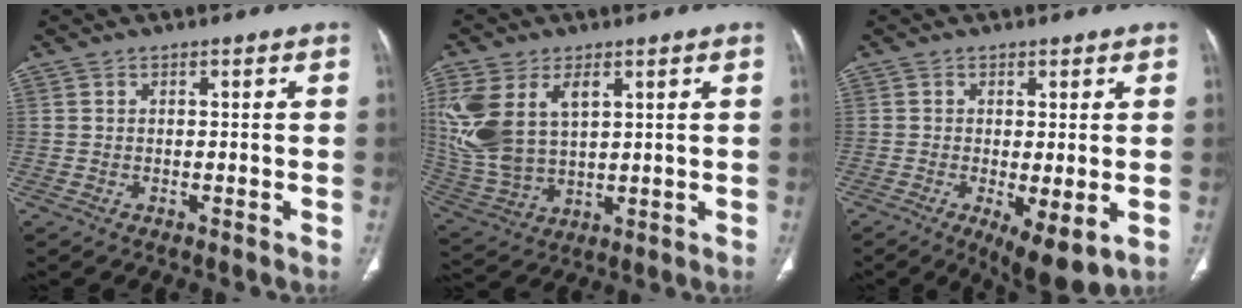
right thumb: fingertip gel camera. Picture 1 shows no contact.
{"total": 15.8, "force": [5.1, 9.4, 11.7], "torque": [-0.257, -0.009, 0.118]}
{"total": 7.8, "force": [-1.9, 2.6, 7.1], "torque": [-0.112, -0.022, -0.024]}